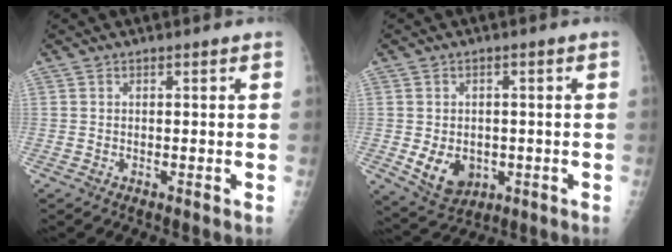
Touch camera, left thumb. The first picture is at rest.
{"total": 7.6, "force": [-1.4, 5.8, 4.6], "torque": [-0.056, -0.003, -0.005]}